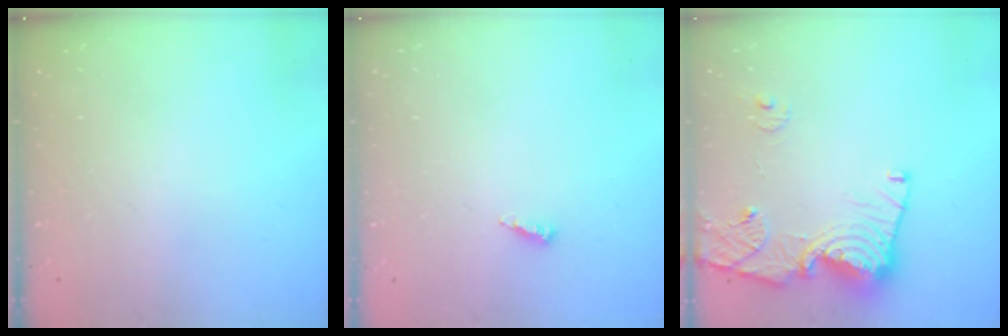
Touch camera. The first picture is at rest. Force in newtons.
{"total": 3.9, "press": 3.9, "slide": 0.2}
{"total": 14.7, "press": 14.6, "slide": 1.8}